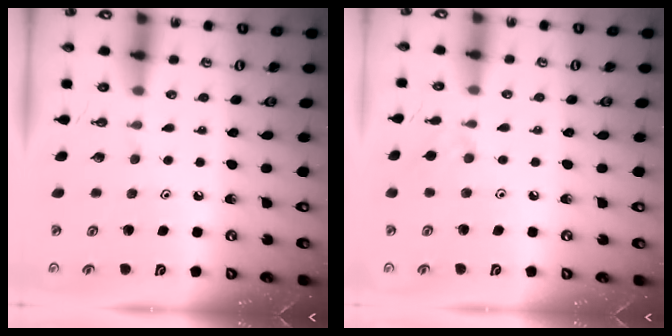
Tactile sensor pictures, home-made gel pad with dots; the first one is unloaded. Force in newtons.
{"total": 5.0, "press": 4.9, "slide": 0.6}